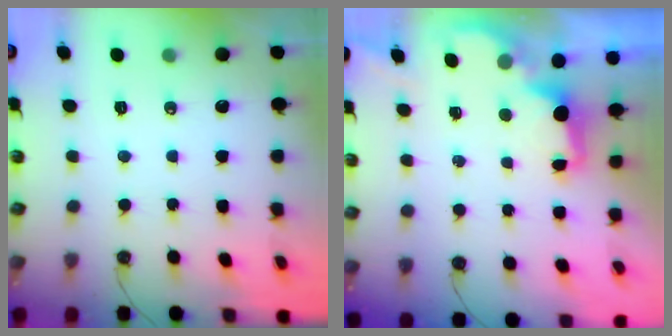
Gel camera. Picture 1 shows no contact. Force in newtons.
{"total": 2.1, "press": 1.9, "slide": 0.8}